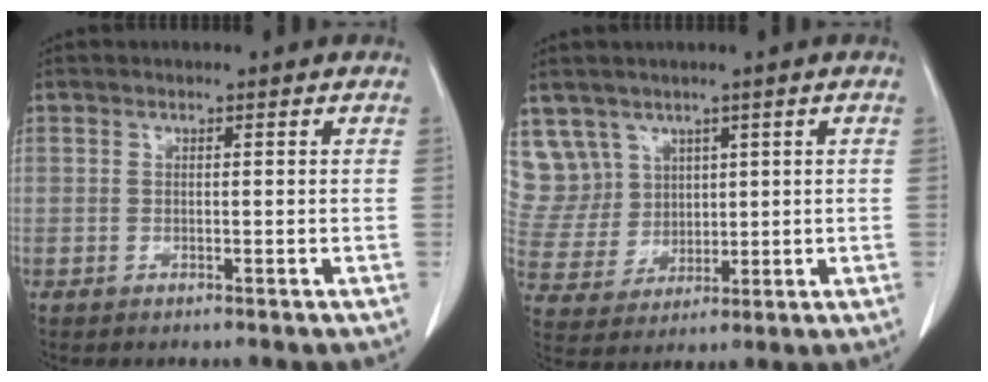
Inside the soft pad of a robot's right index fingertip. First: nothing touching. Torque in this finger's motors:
{"motor_torque": [-0.48, 0.57, -0.16, -0.02]}